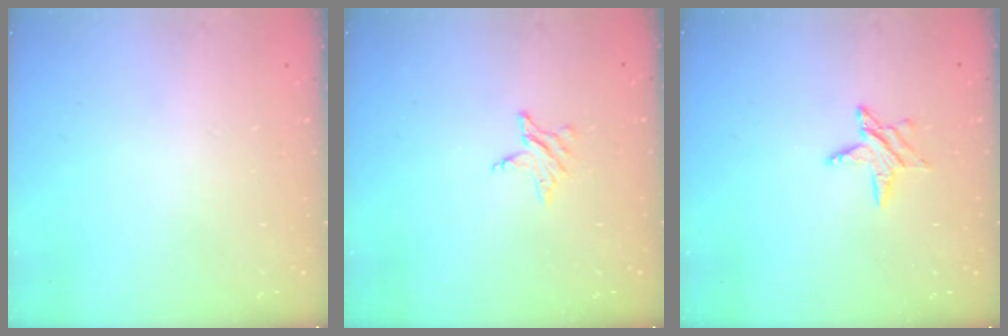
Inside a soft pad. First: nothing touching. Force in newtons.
{"total": 3.2, "press": 3.2, "slide": 0.4}
{"total": 6.1, "press": 6.1, "slide": 0.5}